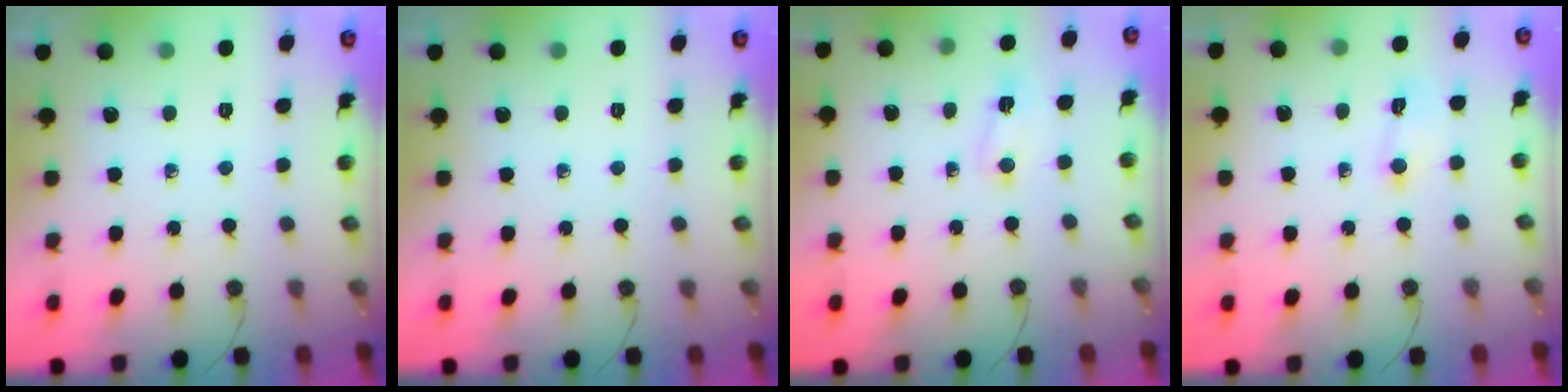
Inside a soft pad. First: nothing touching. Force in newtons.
{"total": 0.0}
{"total": 2.0, "press": 2.0, "slide": 0.4}
{"total": 4.1, "press": 4.1, "slide": 0.6}